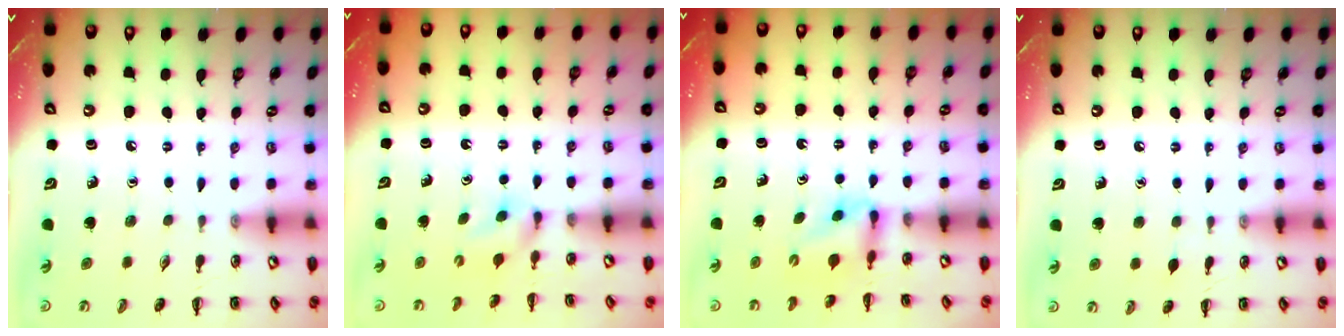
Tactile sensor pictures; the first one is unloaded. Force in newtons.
{"total": 2.9, "press": 2.8, "slide": 0.9}
{"total": 3.6, "press": 3.3, "slide": 1.4}
{"total": 2.7, "press": 2.5, "slide": 1.1}